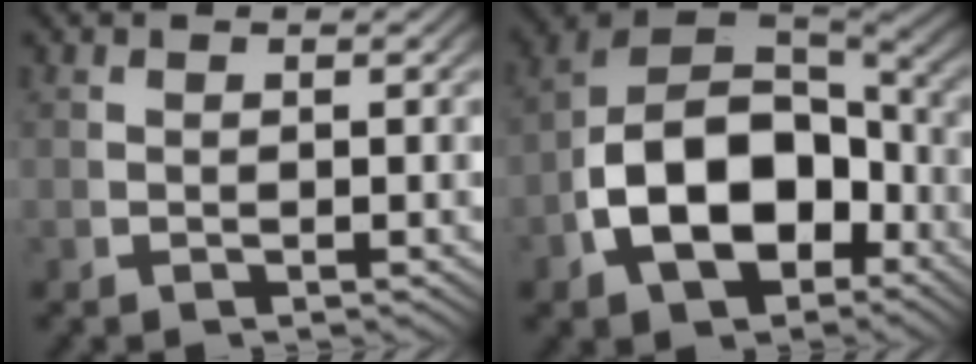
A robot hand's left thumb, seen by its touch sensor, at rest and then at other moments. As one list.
[{"total": 12.7, "force": [-2.2, 8.5, 9.2], "torque": [-0.204, -0.046, -0.006]}]